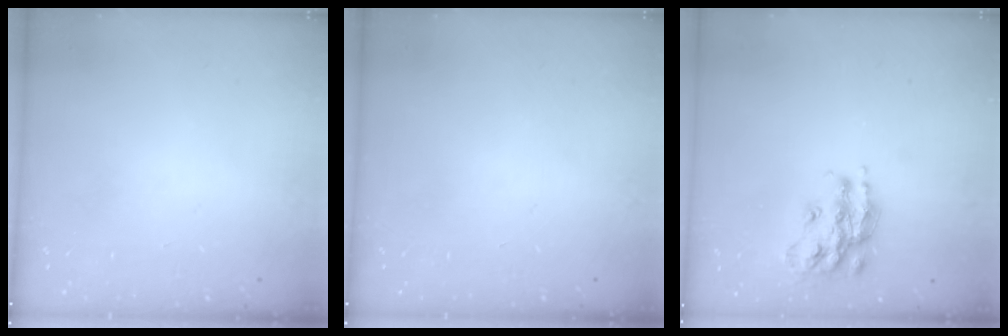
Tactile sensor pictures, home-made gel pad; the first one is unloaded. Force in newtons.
{"total": 0.0}
{"total": 14.9, "press": 14.8, "slide": 0.8}